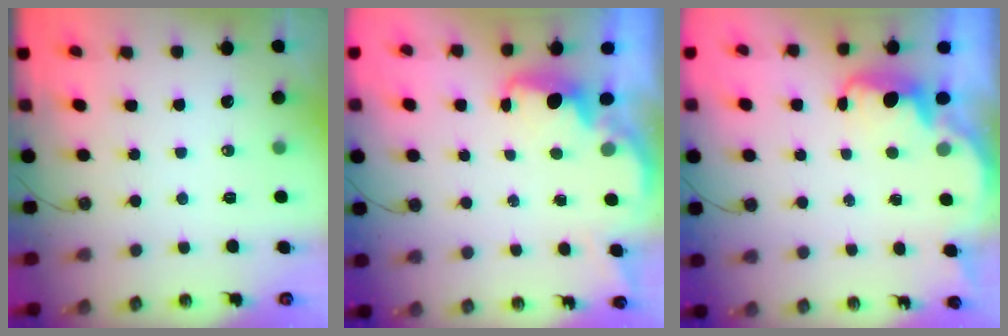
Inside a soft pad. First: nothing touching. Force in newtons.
{"total": 1.9, "press": 1.7, "slide": 0.7}
{"total": 3.0, "press": 2.9, "slide": 0.7}